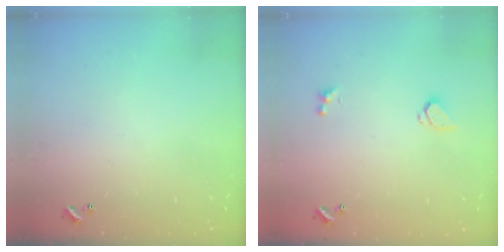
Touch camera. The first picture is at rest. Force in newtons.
{"total": 0.8, "press": 0.6, "slide": 0.4}